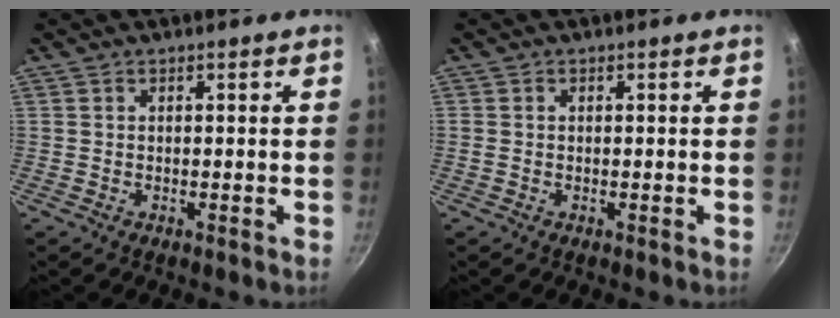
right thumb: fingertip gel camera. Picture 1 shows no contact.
{"total": 0.6, "force": [0.0, 0.5, 0.4], "torque": [-0.008, 0.003, -0.001]}